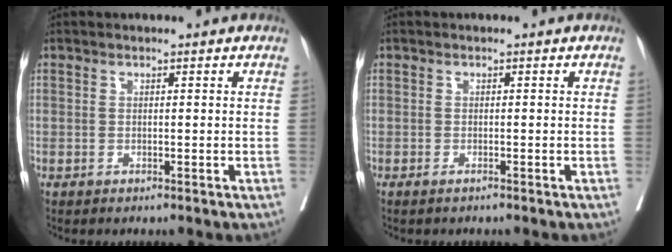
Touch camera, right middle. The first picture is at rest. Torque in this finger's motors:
{"motor_torque": [0.28, -0.28, 0.05, 0.01]}